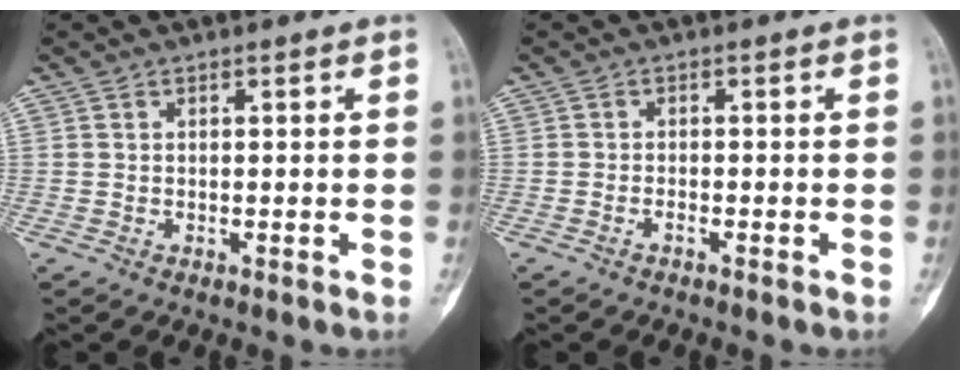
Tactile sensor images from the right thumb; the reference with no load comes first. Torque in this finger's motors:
{"motor_torque": [-0.24, -0.08, -0.24, 0.09, -0.03]}